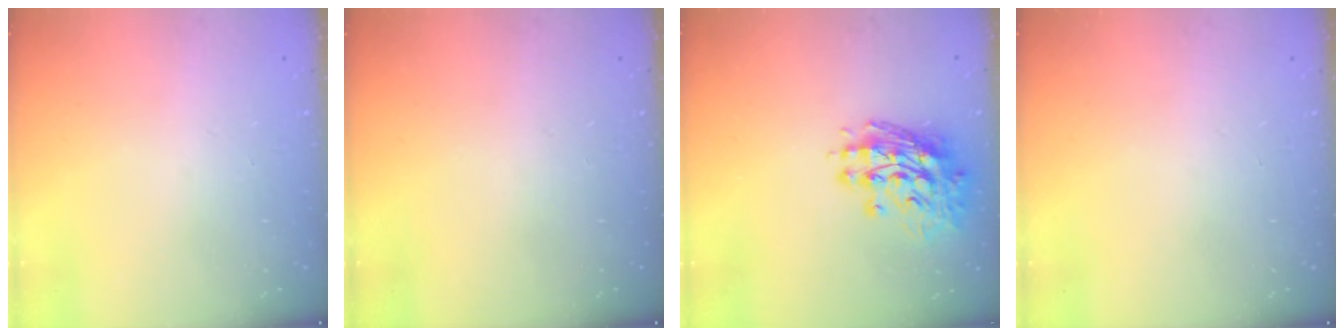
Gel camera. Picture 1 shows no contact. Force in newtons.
{"total": 0.0}
{"total": 11.8, "press": 11.7, "slide": 1.3}
{"total": 0.0}